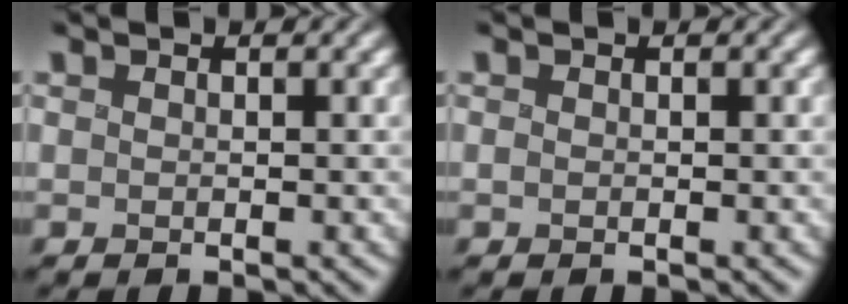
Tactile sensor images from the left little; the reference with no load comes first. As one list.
[{"total": 0.0}]